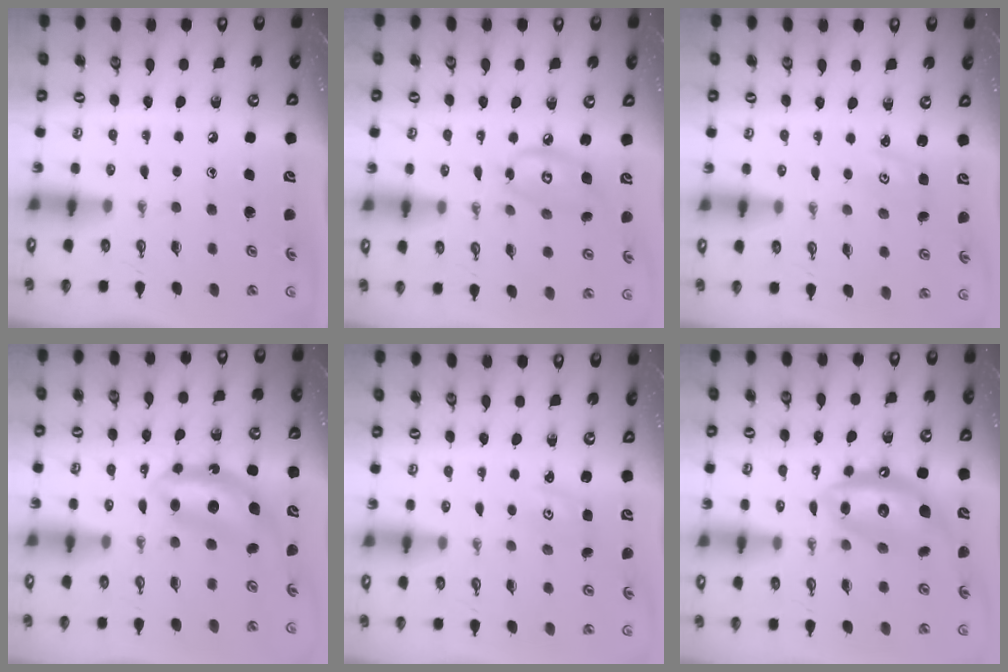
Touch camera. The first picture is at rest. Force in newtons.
{"total": 9.0, "press": 9.0, "slide": 0.6}
{"total": 1.7, "press": 1.6, "slide": 0.3}
{"total": 7.0, "press": 7.0, "slide": 0.2}
{"total": 1.7, "press": 1.6, "slide": 0.3}
{"total": 13.4, "press": 13.3, "slide": 1.5}